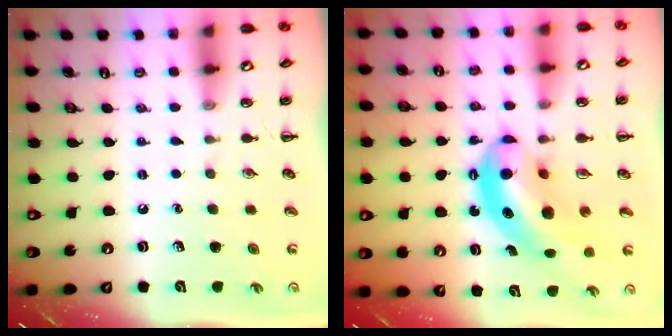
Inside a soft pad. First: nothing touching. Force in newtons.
{"total": 11.3, "press": 10.9, "slide": 2.9}